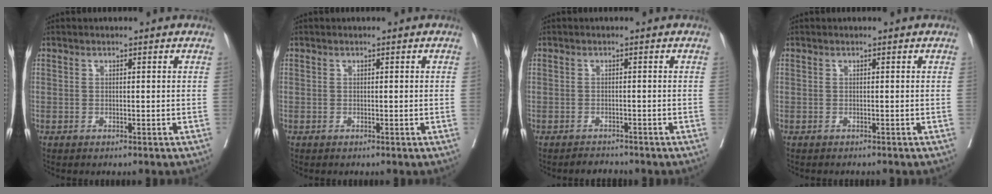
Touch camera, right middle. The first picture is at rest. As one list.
[{"total": 0.0}, {"total": 1.6, "force": [-1.6, 0.3, -0.1], "torque": [0.001, -0.006, -0.022]}, {"total": 1.4, "force": [-1.3, 0.3, 0.4], "torque": [-0.008, -0.003, -0.017]}]